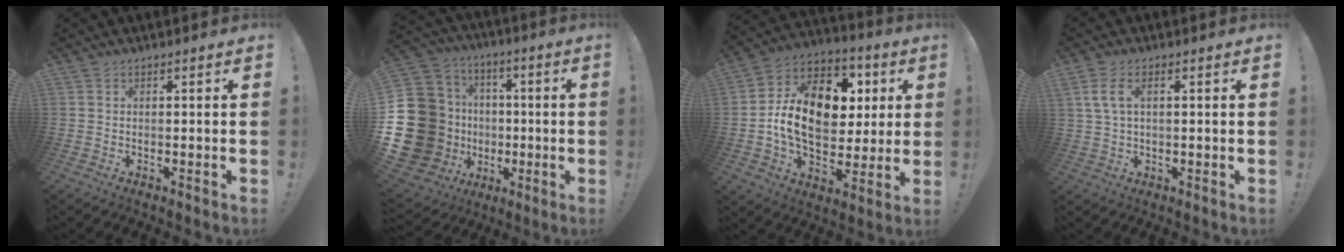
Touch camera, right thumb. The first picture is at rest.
{"total": 26.1, "force": [-3.7, 21.8, 14.0], "torque": [-0.298, 0.005, 0.009]}
{"total": 19.8, "force": [2.3, 13.4, 14.4], "torque": [-0.219, 0.001, 0.048]}
{"total": 5.6, "force": [1.4, 2.8, 4.6], "torque": [-0.099, 0.002, 0.026]}